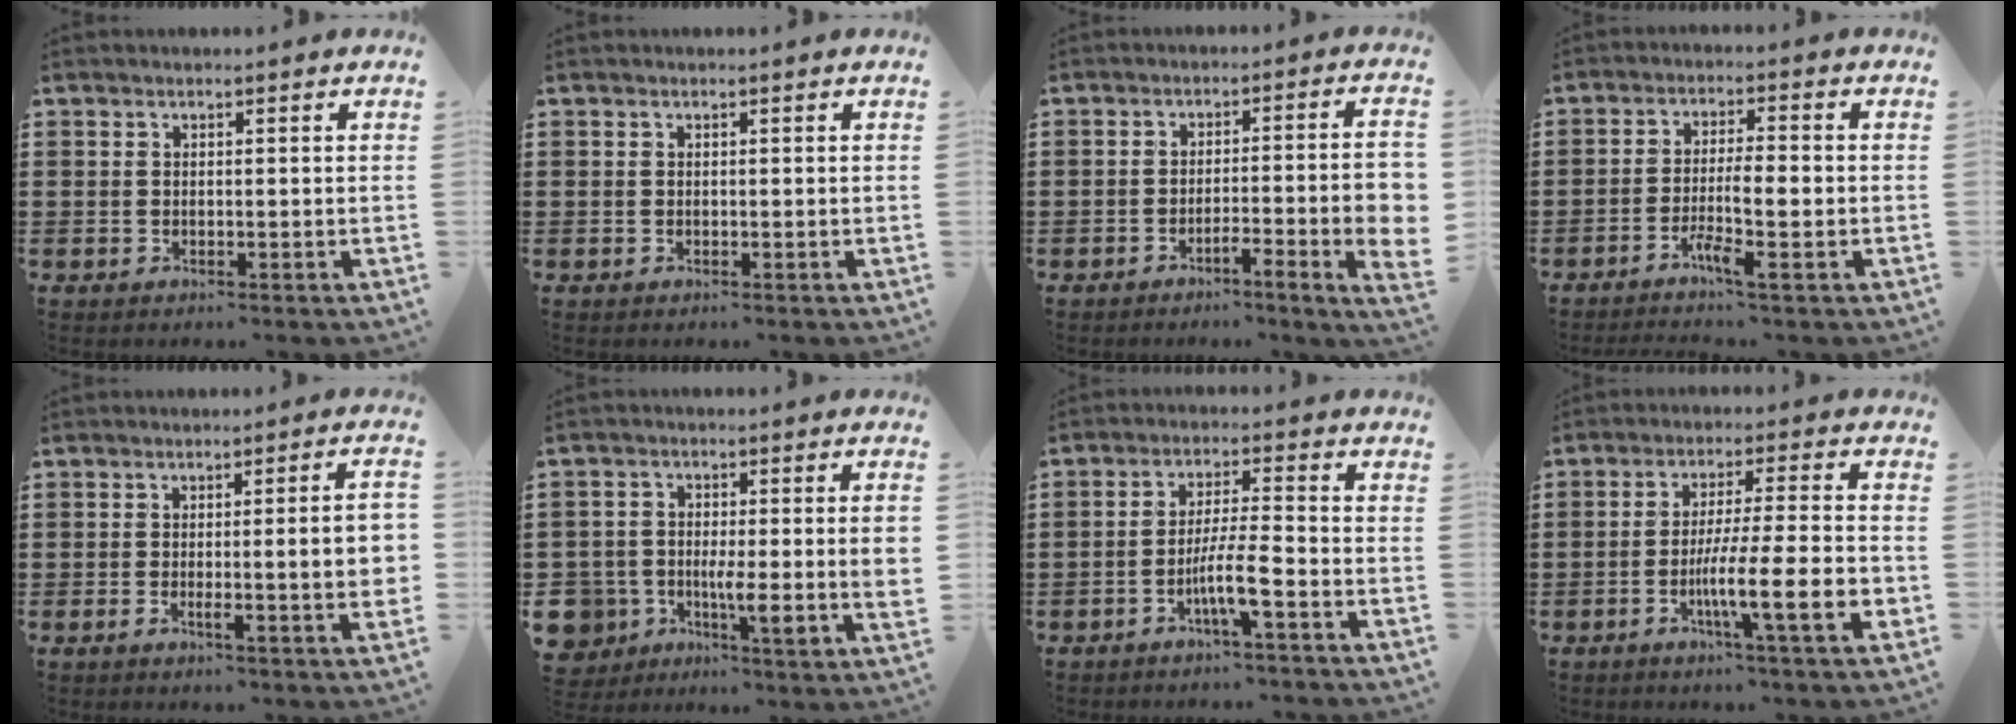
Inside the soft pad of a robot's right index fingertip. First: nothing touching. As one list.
[{"total": 0.0}, {"total": 6.1, "force": [-2.1, 0.3, 5.7], "torque": [-0.091, -0.004, -0.037]}, {"total": 5.1, "force": [-2.3, 0.7, 4.6], "torque": [-0.084, -0.003, -0.042]}, {"total": 7.8, "force": [-0.8, 0.8, 7.7], "torque": [-0.106, -0.011, -0.015]}, {"total": 7.6, "force": [-1.8, 4.5, 5.8], "torque": [-0.139, -0.001, -0.034]}, {"total": 6.5, "force": [-3.1, 0.3, 5.7], "torque": [-0.116, -0.011, -0.059]}, {"total": 12.4, "force": [-4.1, 1.5, 11.5], "torque": [-0.216, -0.012, -0.077]}]